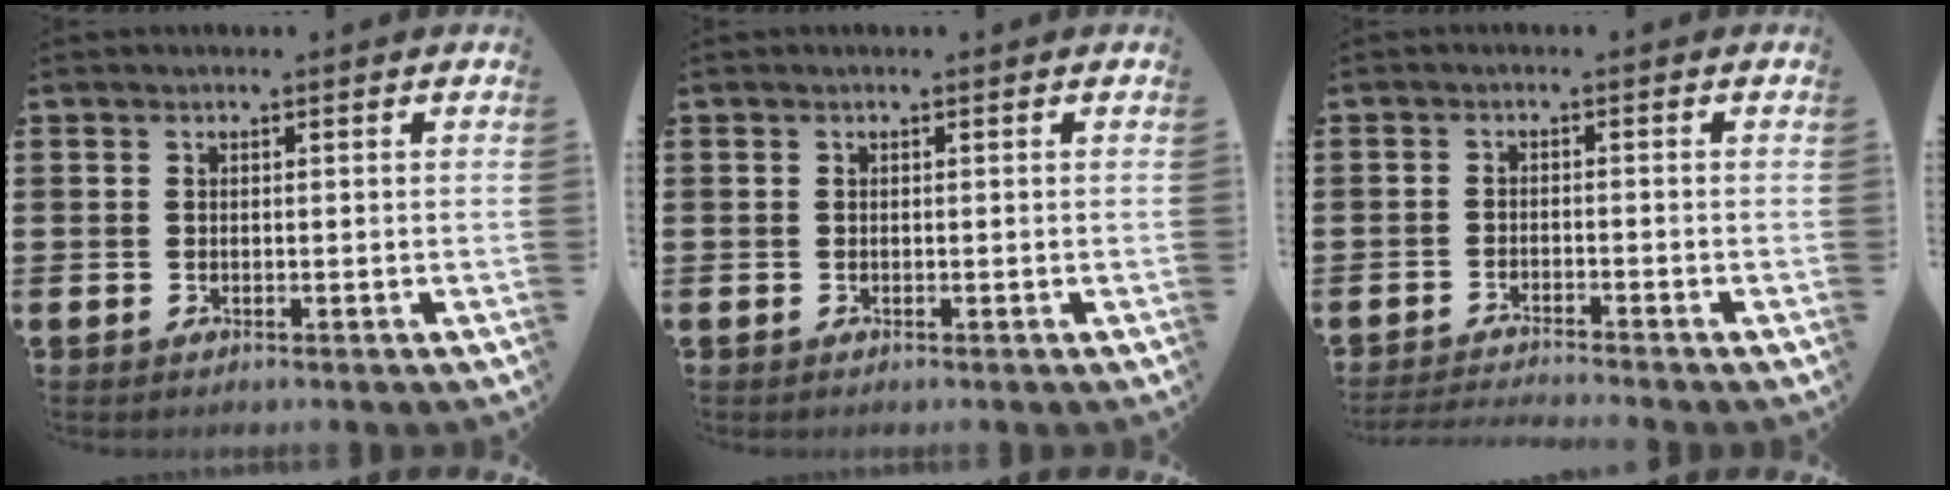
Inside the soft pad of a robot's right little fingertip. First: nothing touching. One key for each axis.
{"total": 0.0}
{"total": 1.8, "fx": -1.8, "fy": -0.3, "fz": 0.3, "tx": -0.004, "ty": 0.001, "tz": -0.036}